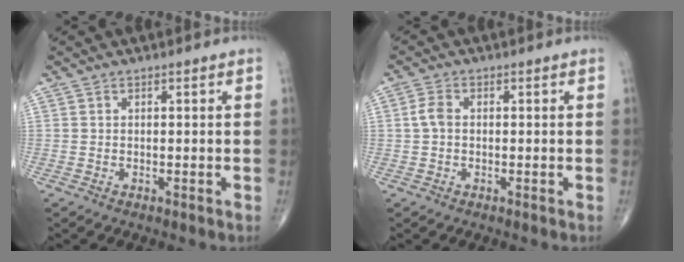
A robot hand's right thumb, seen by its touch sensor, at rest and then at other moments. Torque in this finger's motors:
{"motor_torque": [-0.32, 0.30, 0.34, -0.04, 0.10]}